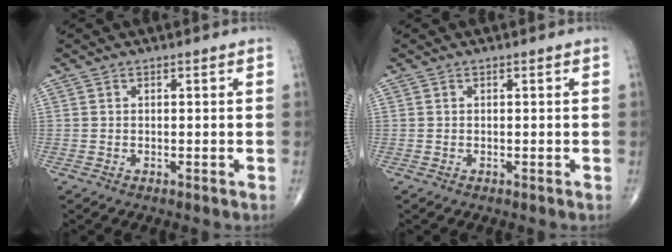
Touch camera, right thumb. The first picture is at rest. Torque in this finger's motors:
{"motor_torque": [-0.01, 0.01, -0.02, 0.02, 0.00]}